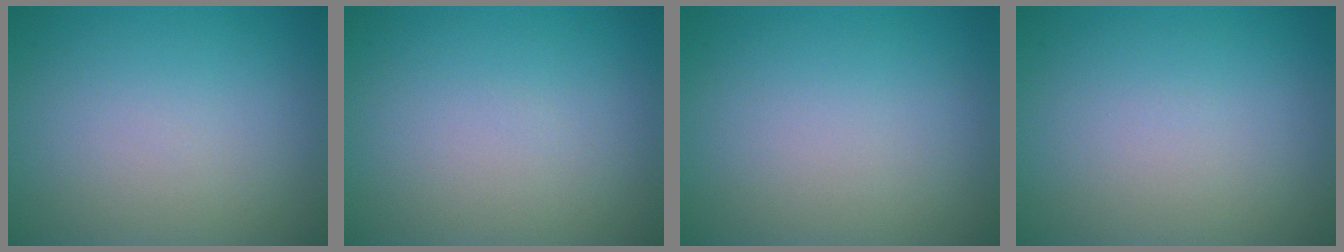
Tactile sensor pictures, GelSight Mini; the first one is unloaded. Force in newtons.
{"total": 0.0}
{"total": 0.0}
{"total": 0.0}